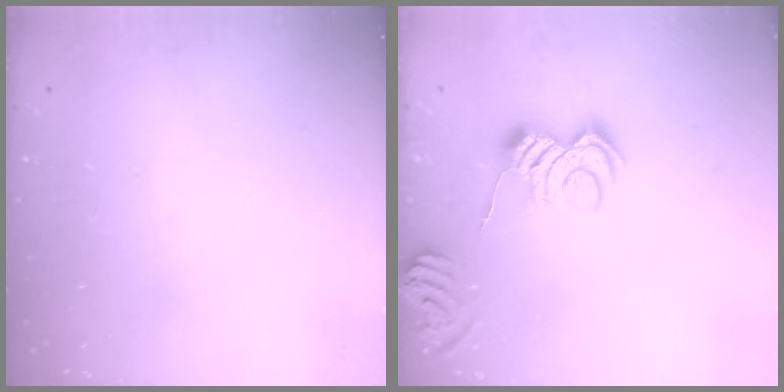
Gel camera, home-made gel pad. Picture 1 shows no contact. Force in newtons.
{"total": 9.6, "press": 9.6, "slide": 0.5}